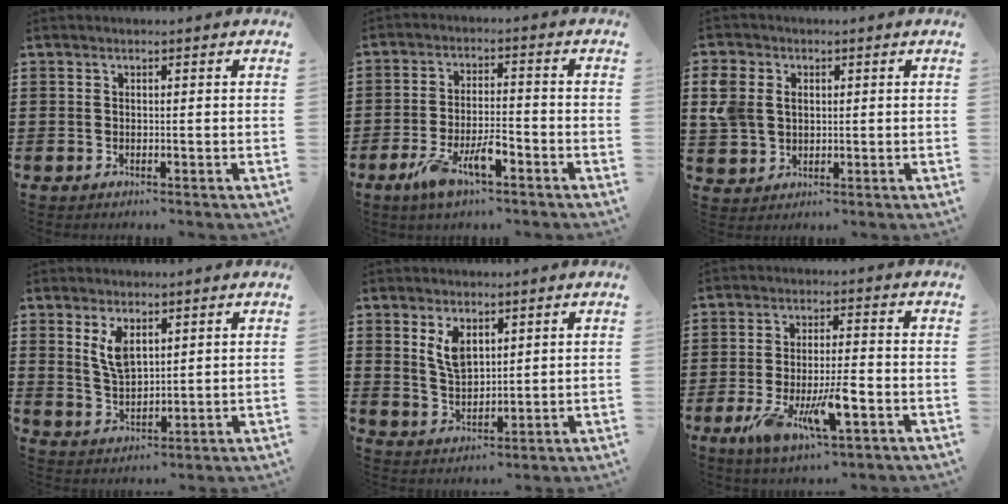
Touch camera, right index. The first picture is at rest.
{"total": 6.9, "force": [-3.9, 2.2, 5.3], "torque": [-0.110, -0.002, -0.072]}
{"total": 5.7, "force": [1.3, 4.8, 2.9], "torque": [-0.092, 0.010, 0.020]}
{"total": 5.2, "force": [2.4, 2.6, 3.8], "torque": [-0.076, 0.002, 0.041]}
{"total": 5.3, "force": [2.5, 2.9, 3.6], "torque": [-0.074, 0.004, 0.044]}
{"total": 9.6, "force": [-3.9, 3.1, 8.3], "torque": [-0.168, -0.010, -0.066]}